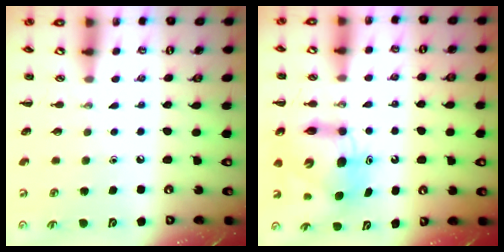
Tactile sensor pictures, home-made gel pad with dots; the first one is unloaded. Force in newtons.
{"total": 9.3, "press": 8.9, "slide": 2.6}